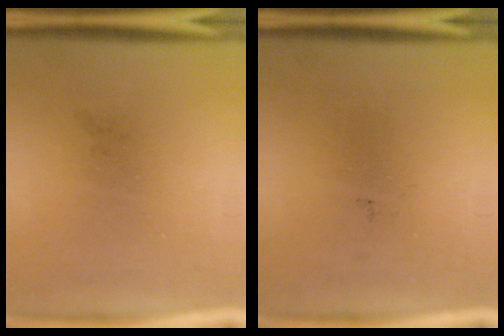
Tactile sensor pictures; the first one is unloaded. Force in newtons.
{"total": 0.0}